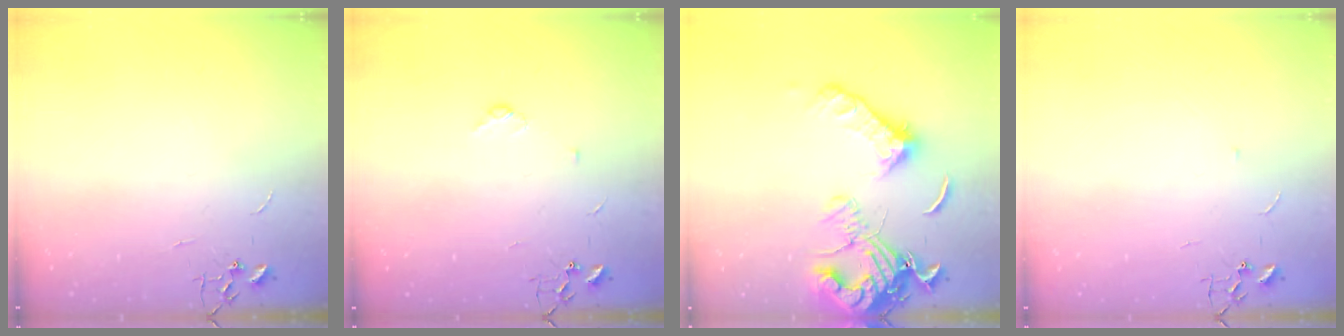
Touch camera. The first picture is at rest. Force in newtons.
{"total": 3.9, "press": 3.6, "slide": 1.5}
{"total": 18.8, "press": 18.7, "slide": 2.3}
{"total": 3.0, "press": 3.0, "slide": 0.4}